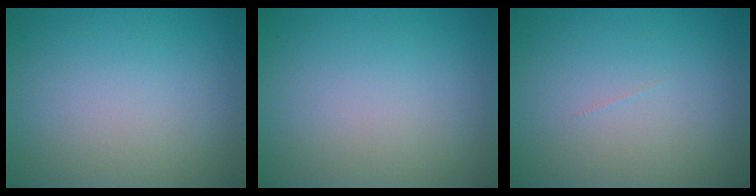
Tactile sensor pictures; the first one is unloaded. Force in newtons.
{"total": 0.0}
{"total": 0.0}